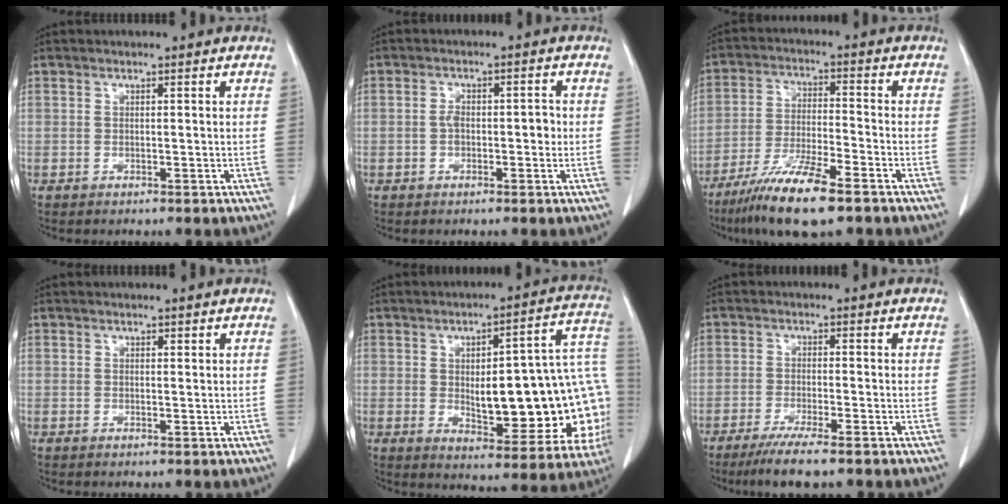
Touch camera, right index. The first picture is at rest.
{"total": 3.3, "force": [-0.4, 1.8, 2.7], "torque": [-0.040, 0.016, -0.005]}
{"total": 11.7, "force": [-7.9, 1.3, 8.6], "torque": [-0.166, -0.029, -0.142]}
{"total": 0.0}
{"total": 23.0, "force": [-2.2, 7.1, 21.7], "torque": [-0.201, 0.038, -0.003]}
{"total": 6.5, "force": [-4.9, -0.1, 4.3], "torque": [-0.070, -0.016, -0.081]}